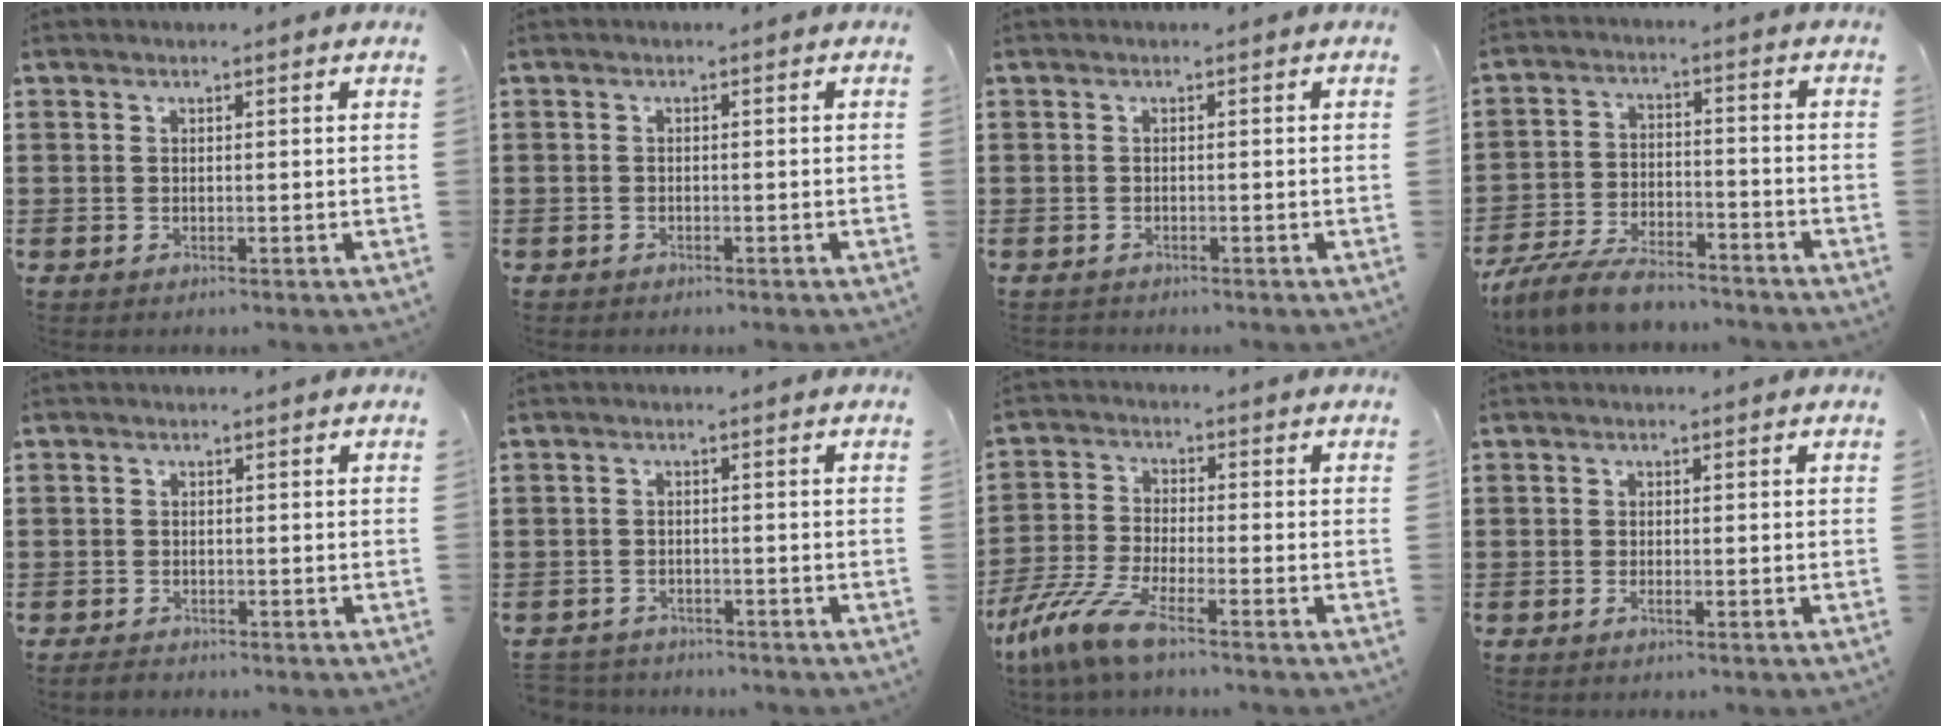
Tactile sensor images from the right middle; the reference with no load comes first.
{"total": 0.7, "force": [-0.6, 0.2, 0.0], "torque": [-0.002, -0.002, -0.013]}
{"total": 0.7, "force": [-0.6, 0.3, -0.1], "torque": [0.001, 0.003, -0.014]}
{"total": 7.9, "force": [-7.1, 1.7, 3.1], "torque": [-0.066, 0.010, -0.136]}
{"total": 1.2, "force": [-1.0, 0.7, 0.0], "torque": [-0.002, 0.004, -0.023]}
{"total": 2.2, "force": [-2.1, 0.6, -0.3], "torque": [-0.001, 0.001, -0.049]}
{"total": 8.2, "force": [-6.3, 0.8, 5.1], "torque": [-0.133, -0.019, -0.127]}
{"total": 0.8, "force": [-0.4, 0.1, 0.7], "torque": [-0.013, -0.003, -0.007]}